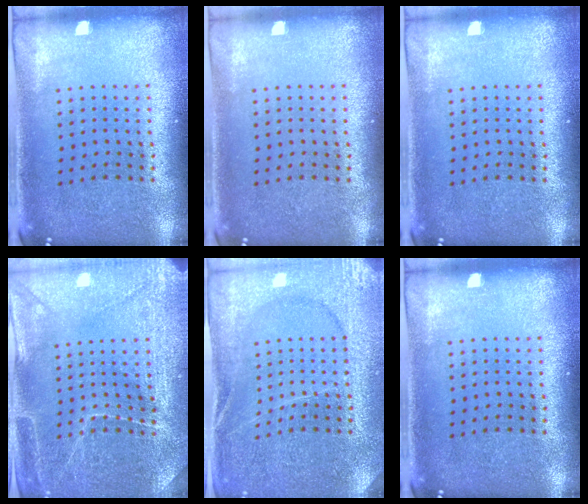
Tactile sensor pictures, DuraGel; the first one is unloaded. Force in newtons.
{"total": 0.0}
{"total": 0.0}
{"total": 3.2, "press": 3.2, "slide": 0.4}
{"total": 3.1, "press": 3.1, "slide": 0.6}
{"total": 0.0}